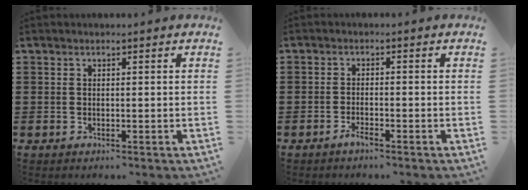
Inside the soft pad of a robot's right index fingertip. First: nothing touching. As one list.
[{"total": 1.6, "force": [-1.3, 0.2, 1.0], "torque": [-0.025, -0.007, -0.025]}]